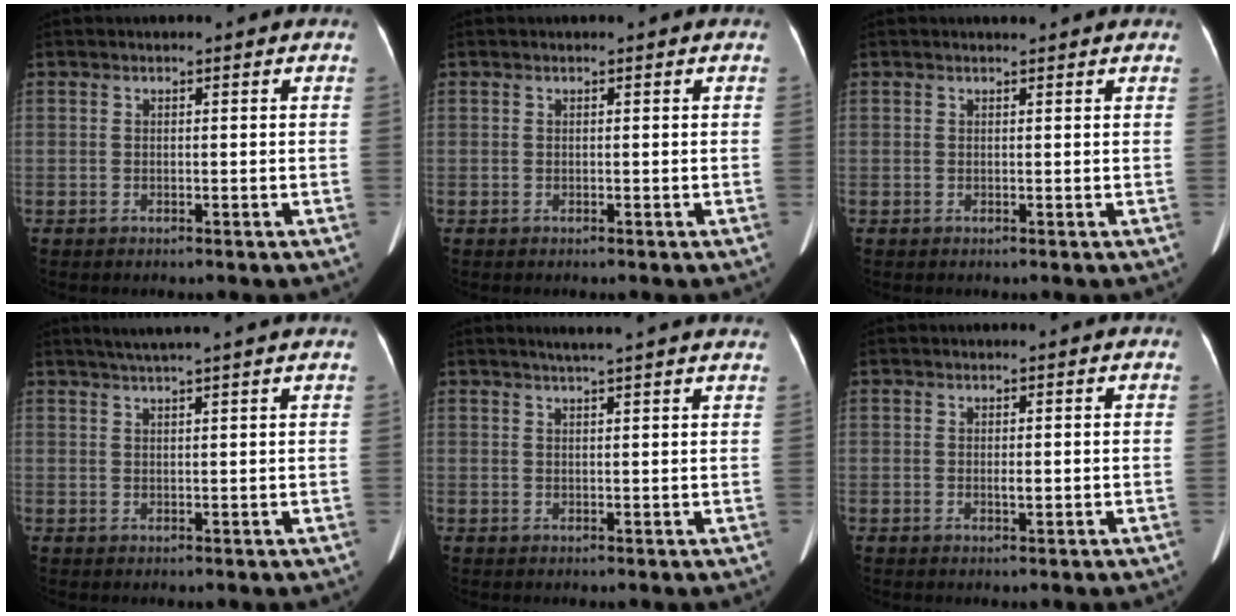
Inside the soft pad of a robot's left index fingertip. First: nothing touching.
{"total": 0.0}
{"total": 1.4, "force": [1.3, 0.2, 0.5], "torque": [-0.011, 0.009, 0.018]}
{"total": 6.9, "force": [5.8, -1.1, 3.6], "torque": [-0.055, 0.027, 0.078]}
{"total": 9.3, "force": [8.2, -0.1, 4.5], "torque": [-0.062, 0.022, 0.088]}
{"total": 0.8, "force": [0.1, 0.2, 0.8], "torque": [-0.015, -0.002, 0.002]}